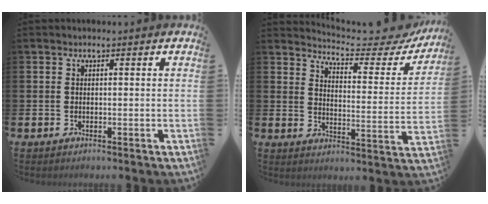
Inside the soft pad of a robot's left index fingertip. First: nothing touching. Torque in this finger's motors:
{"motor_torque": [1.01, -1.13, 0.13, 0.01]}